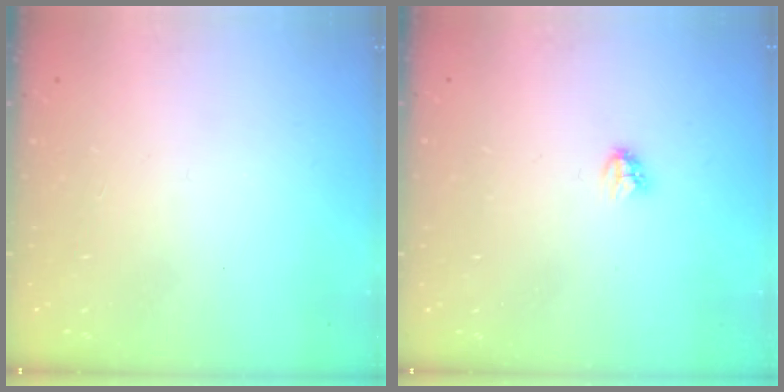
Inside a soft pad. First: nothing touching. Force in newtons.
{"total": 2.8, "press": 2.8, "slide": 0.3}